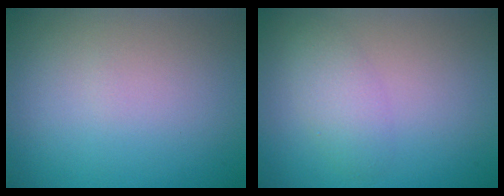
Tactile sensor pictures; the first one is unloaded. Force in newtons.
{"total": 2.4, "press": 2.4, "slide": 0.0}